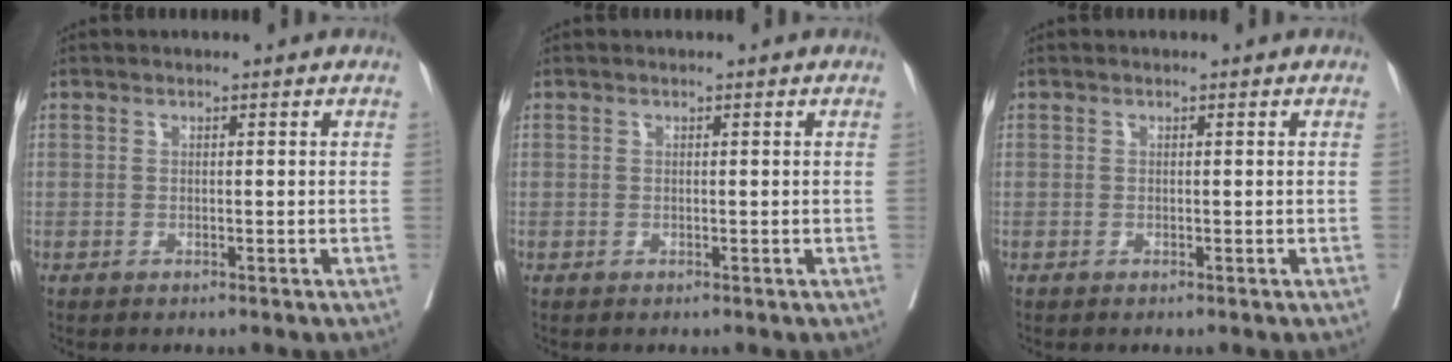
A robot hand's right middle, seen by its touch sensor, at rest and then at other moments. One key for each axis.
{"total": 0.0}
{"total": 0.0}